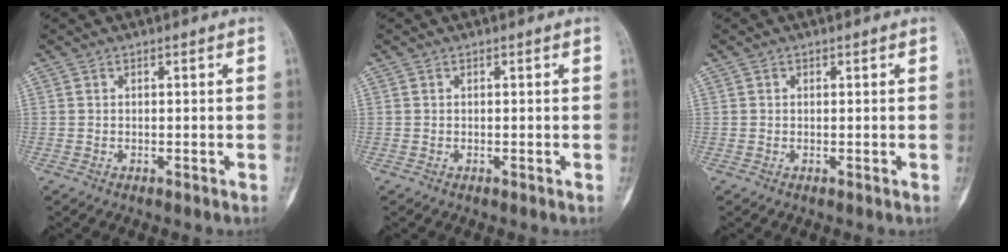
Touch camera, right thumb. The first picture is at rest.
{"total": 0.0}
{"total": 0.0}